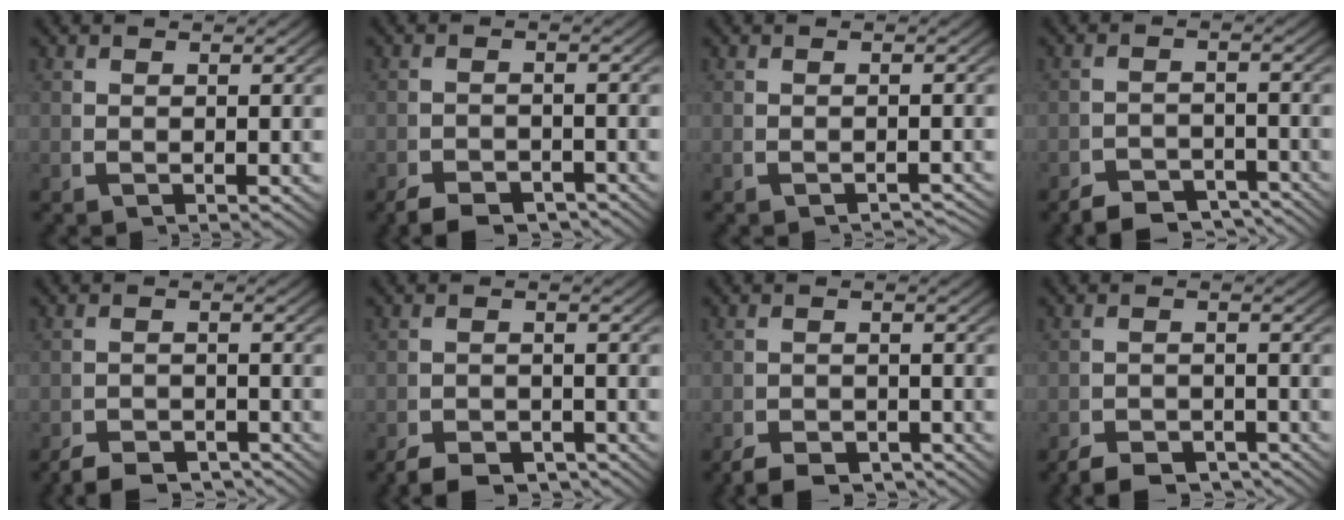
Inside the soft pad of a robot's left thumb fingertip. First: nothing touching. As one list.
[{"total": 3.2, "force": [-2.9, 1.1, 0.9], "torque": [-0.001, -0.012, -0.050]}, {"total": 3.5, "force": [-3.4, 0.6, 0.6], "torque": [-0.001, -0.003, -0.051]}, {"total": 5.0, "force": [-3.9, 2.4, 1.9], "torque": [-0.020, -0.023, -0.065]}, {"total": 3.5, "force": [-3.2, 1.0, 0.9], "torque": [0.000, -0.011, -0.056]}, {"total": 3.3, "force": [-2.9, 1.2, 0.9], "torque": [-0.001, -0.012, -0.051]}, {"total": 2.9, "force": [-2.7, 1.0, 0.8], "torque": [-0.002, -0.010, -0.047]}, {"total": 3.9, "force": [-3.4, 1.4, 1.1], "torque": [-0.003, -0.014, -0.057]}]